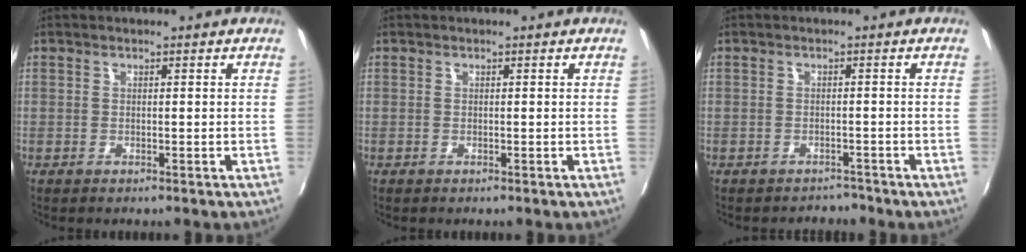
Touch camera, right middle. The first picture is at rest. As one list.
[{"total": 0.0}, {"total": 2.6, "force": [-2.4, 1.0, -0.3], "torque": [0.004, 0.000, -0.036]}]